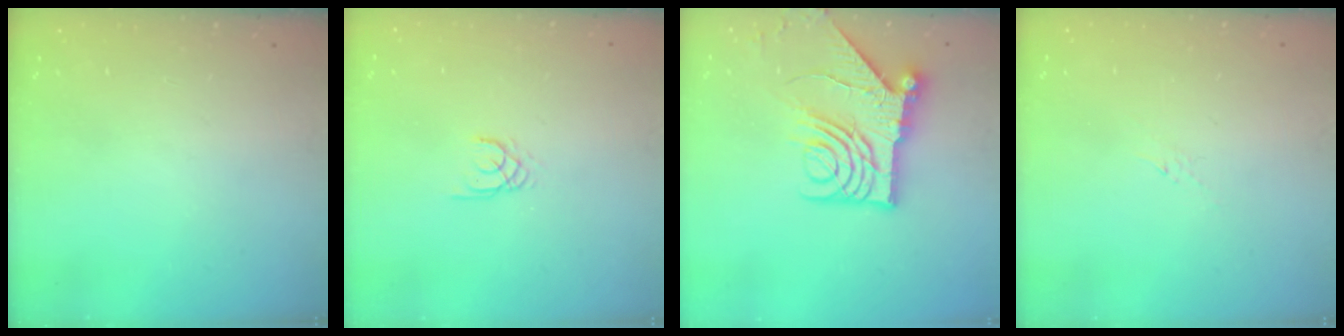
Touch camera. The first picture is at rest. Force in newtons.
{"total": 1.6, "press": 1.6, "slide": 0.2}
{"total": 15.5, "press": 15.4, "slide": 1.7}
{"total": 2.8, "press": 2.7, "slide": 0.6}